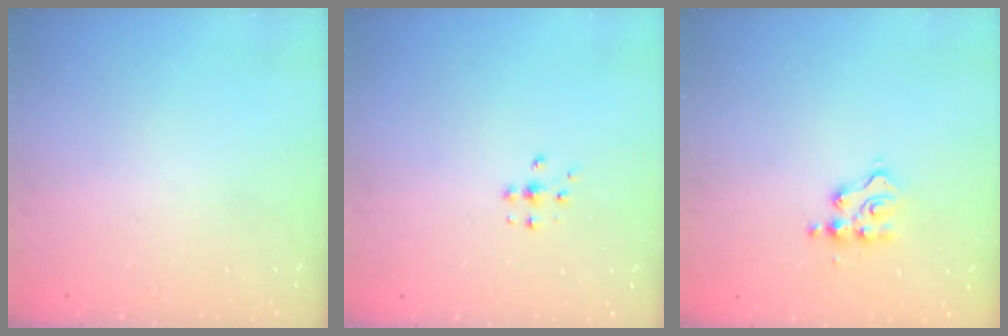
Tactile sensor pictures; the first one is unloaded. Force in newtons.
{"total": 4.1, "press": 4.1, "slide": 0.6}
{"total": 4.4, "press": 4.4, "slide": 0.4}